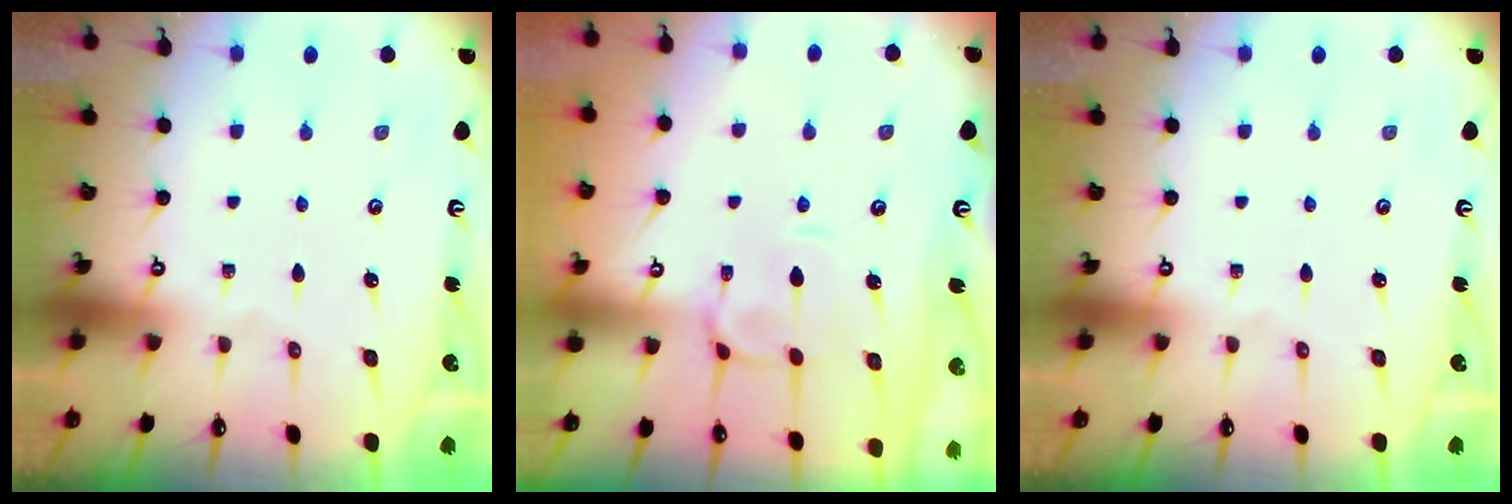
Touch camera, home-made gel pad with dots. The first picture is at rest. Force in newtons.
{"total": 1.8, "press": 1.5, "slide": 0.9}
{"total": 0.0}